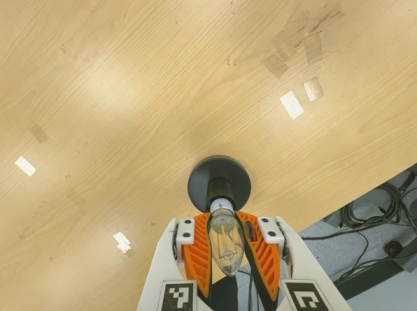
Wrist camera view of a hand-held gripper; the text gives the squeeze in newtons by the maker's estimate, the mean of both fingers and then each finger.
{"total": 26.3, "left": 27.9, "right": 24.7}